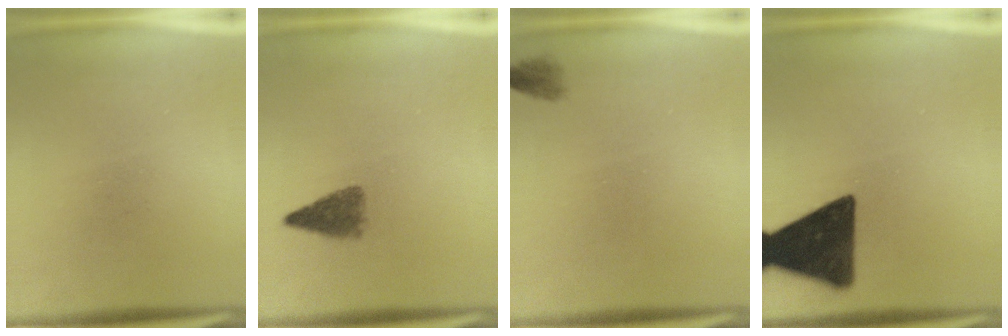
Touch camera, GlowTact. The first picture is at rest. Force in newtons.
{"total": 3.4}
{"total": 1.3}
{"total": 15.9}